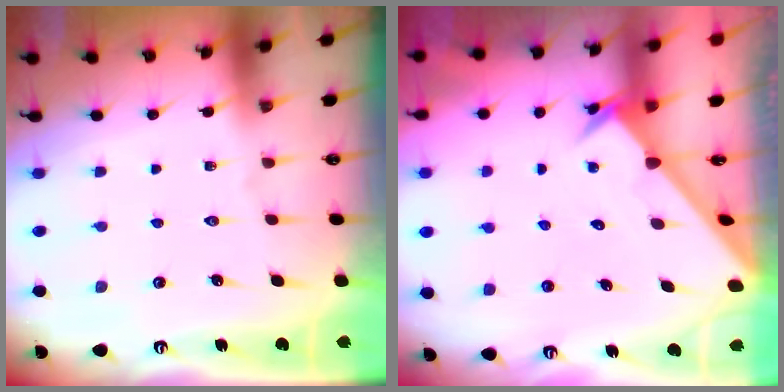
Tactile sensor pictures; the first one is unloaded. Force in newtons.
{"total": 2.6, "press": 2.6, "slide": 0.2}